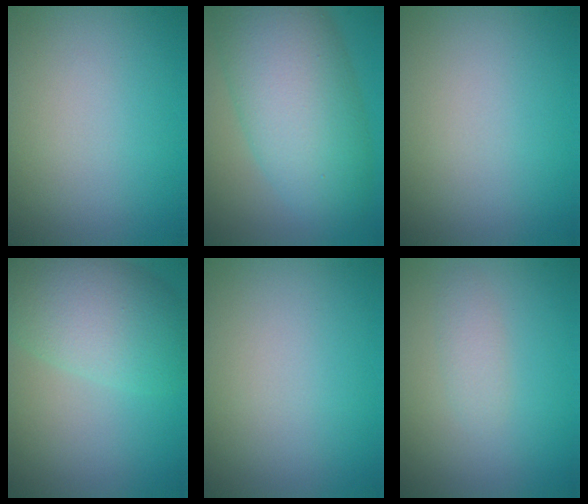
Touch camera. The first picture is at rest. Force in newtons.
{"total": 9.9, "press": 9.9, "slide": 0.1}
{"total": 0.0}
{"total": 7.6, "press": 7.6, "slide": 0.3}
{"total": 0.0}
{"total": 1.2, "press": 1.2, "slide": 0.0}